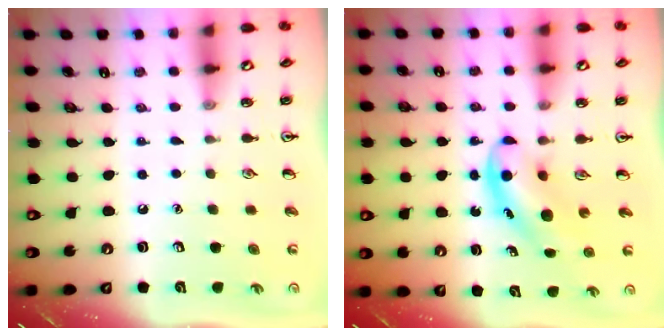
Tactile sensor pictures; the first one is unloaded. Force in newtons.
{"total": 5.4, "press": 5.4, "slide": 0.6}